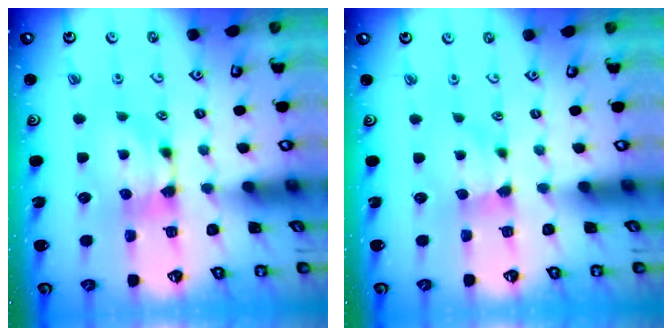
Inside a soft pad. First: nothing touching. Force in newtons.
{"total": 1.8, "press": 1.7, "slide": 0.5}